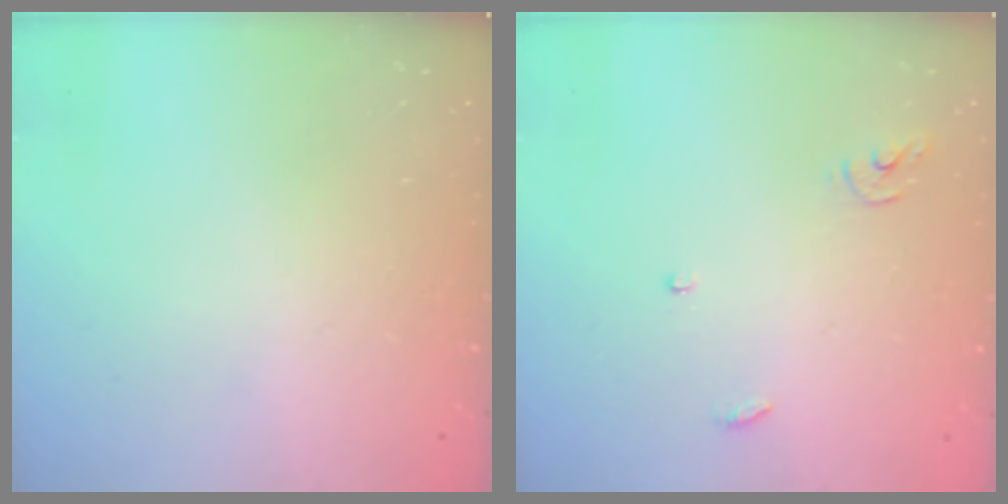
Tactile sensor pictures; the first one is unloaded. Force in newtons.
{"total": 3.9, "press": 3.9, "slide": 0.4}